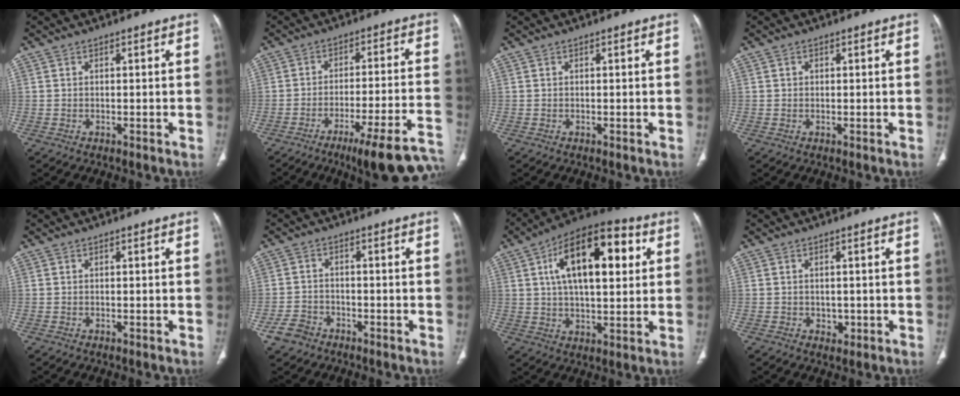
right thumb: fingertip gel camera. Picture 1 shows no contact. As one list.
[{"total": 18.1, "force": [-11.5, 2.4, 13.8], "torque": [-0.160, 0.061, -0.167]}, {"total": 0.0}, {"total": 0.7, "force": [0.2, 0.6, 0.3], "torque": [-0.001, 0.001, 0.003]}, {"total": 0.0}, {"total": 4.2, "force": [-2.8, 2.9, 1.3], "torque": [-0.025, 0.019, -0.047]}, {"total": 19.7, "force": [5.6, 9.1, 16.5], "torque": [-0.239, 0.011, 0.081]}, {"total": 1.7, "force": [-0.3, 1.4, 0.9], "torque": [-0.008, 0.000, 0.001]}]